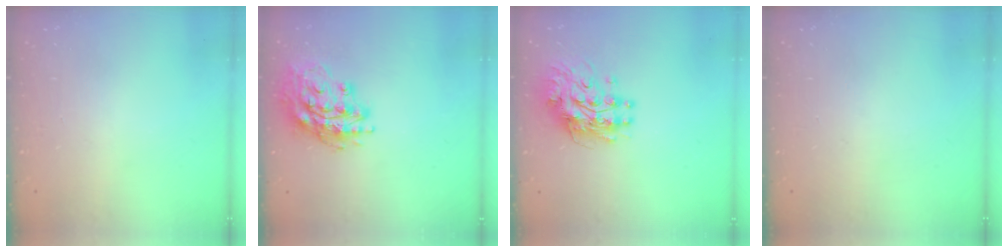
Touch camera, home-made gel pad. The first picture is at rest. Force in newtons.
{"total": 16.9, "press": 16.8, "slide": 1.5}
{"total": 11.2, "press": 11.2, "slide": 0.9}
{"total": 0.0}